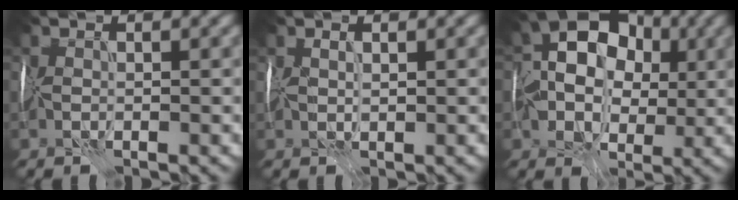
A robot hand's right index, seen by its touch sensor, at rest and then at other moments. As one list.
[{"total": 0.8, "force": [0.7, 0.1, 0.4], "torque": [-0.006, 0.008, 0.014]}, {"total": 9.6, "force": [1.1, 7.5, 6.0], "torque": [-0.078, 0.025, 0.002]}]